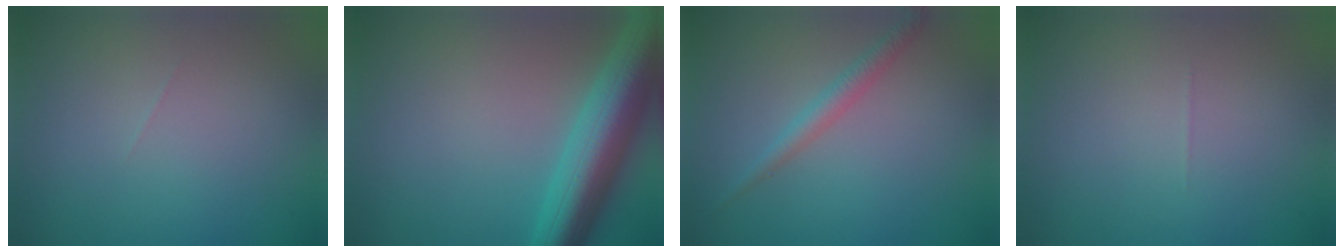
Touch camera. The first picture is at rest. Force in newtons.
{"total": 8.5, "press": 8.5, "slide": 0.5}
{"total": 1.9, "press": 1.9, "slide": 0.1}
{"total": 0.0}